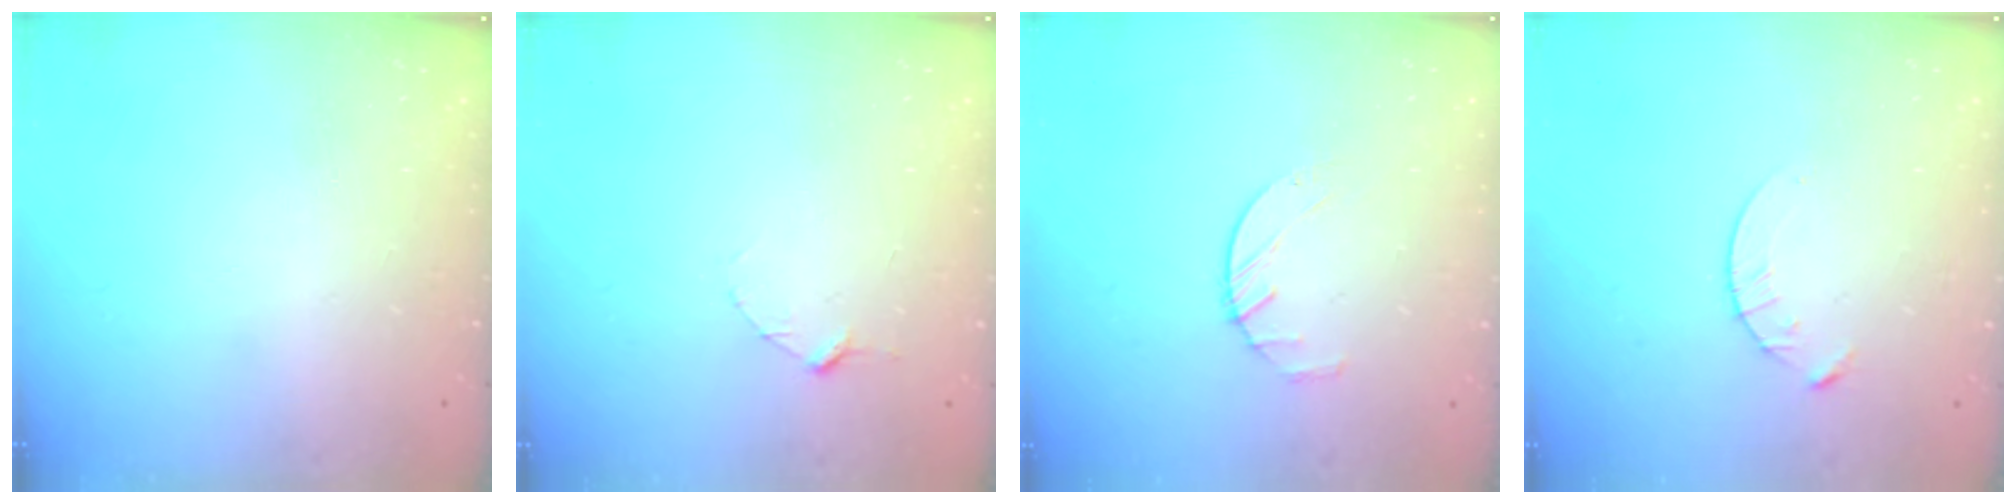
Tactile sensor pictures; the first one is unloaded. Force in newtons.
{"total": 2.9, "press": 2.9, "slide": 0.3}
{"total": 2.5, "press": 2.5, "slide": 0.4}
{"total": 4.3, "press": 4.2, "slide": 0.5}